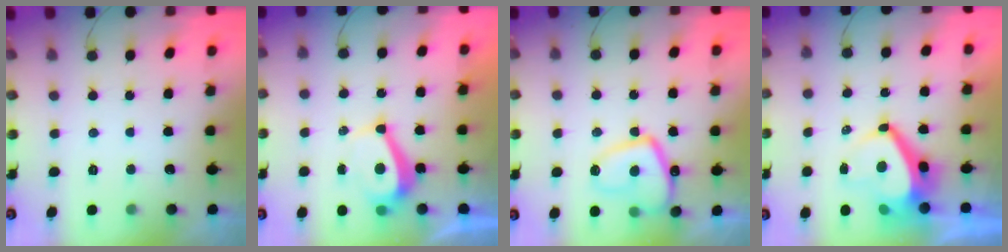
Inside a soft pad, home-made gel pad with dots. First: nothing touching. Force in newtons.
{"total": 4.9, "press": 4.9, "slide": 0.5}
{"total": 13.2, "press": 13.1, "slide": 1.6}
{"total": 7.1, "press": 7.0, "slide": 0.8}